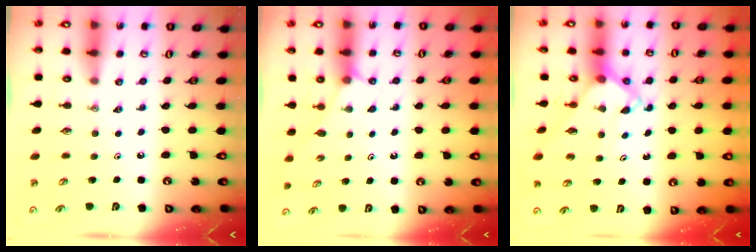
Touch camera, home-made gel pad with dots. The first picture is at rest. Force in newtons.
{"total": 2.3, "press": 2.3, "slide": 0.4}
{"total": 10.4, "press": 10.4, "slide": 1.1}